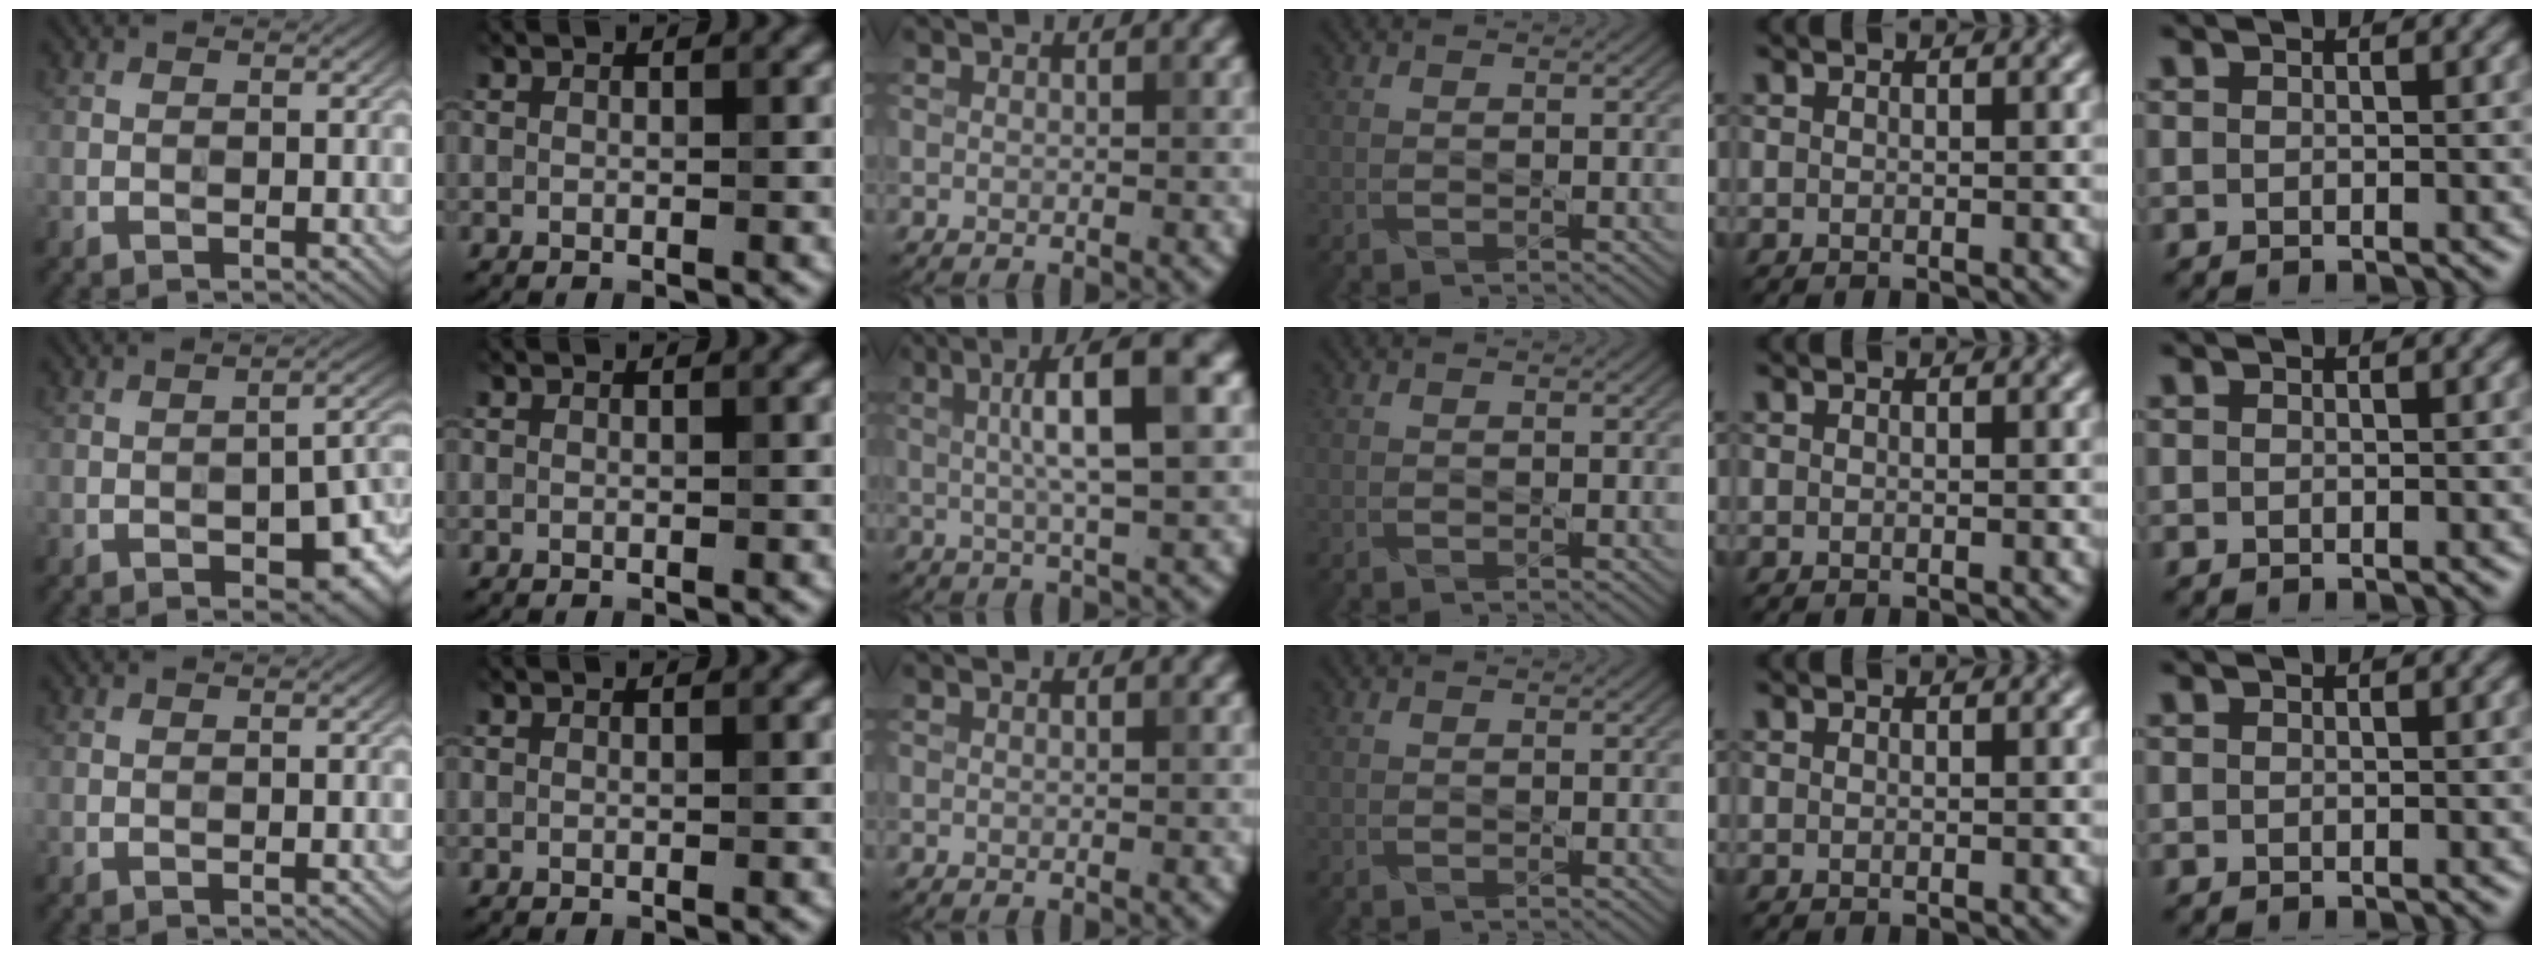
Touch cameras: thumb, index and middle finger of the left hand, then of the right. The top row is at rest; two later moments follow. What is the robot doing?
{"motion": "dispense", "object": "glue bottle"}